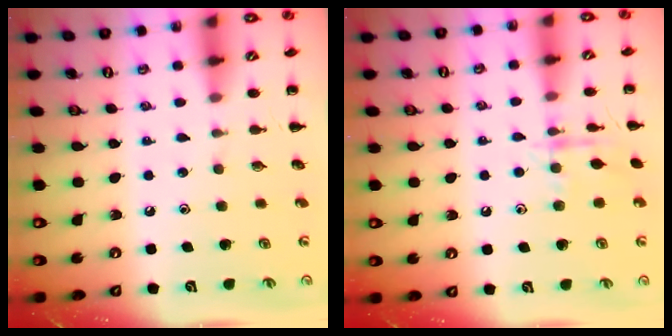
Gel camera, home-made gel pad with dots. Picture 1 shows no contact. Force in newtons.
{"total": 9.0, "press": 8.9, "slide": 1.1}